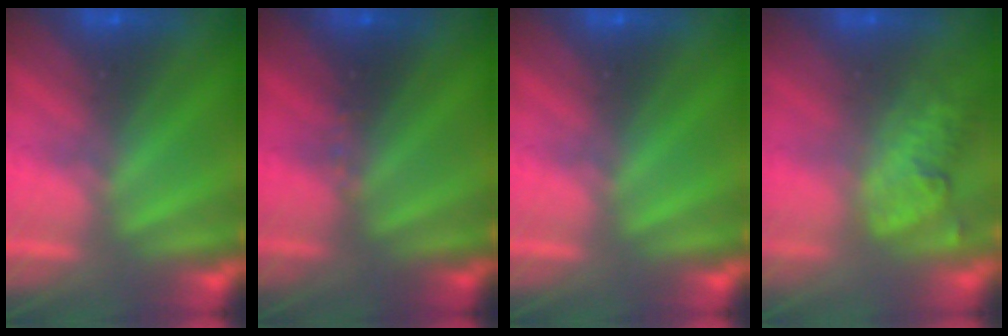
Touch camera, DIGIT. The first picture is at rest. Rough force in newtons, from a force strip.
{"total": 2.5}
{"total": 0.0}
{"total": 2.8}